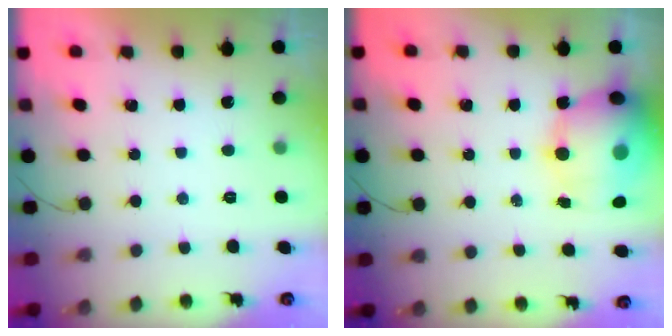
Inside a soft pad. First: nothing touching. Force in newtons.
{"total": 18.9, "press": 18.4, "slide": 4.5}